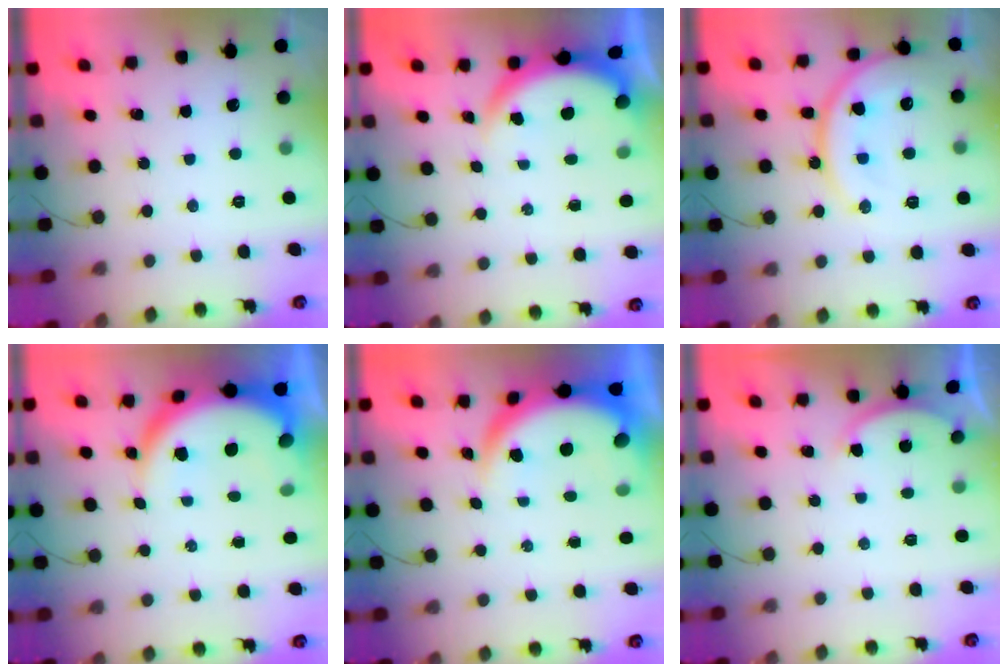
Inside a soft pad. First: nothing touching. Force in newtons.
{"total": 4.0, "press": 4.0, "slide": 0.2}
{"total": 15.8, "press": 15.6, "slide": 2.1}
{"total": 10.0, "press": 10.0, "slide": 1.1}
{"total": 7.6, "press": 7.6, "slide": 0.6}
{"total": 2.2, "press": 2.1, "slide": 0.5}